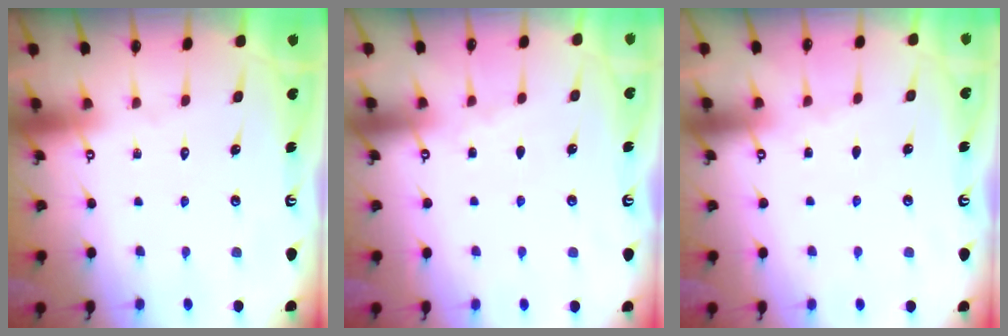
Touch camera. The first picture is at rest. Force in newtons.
{"total": 2.7, "press": 2.7, "slide": 0.4}
{"total": 2.1, "press": 2.1, "slide": 0.3}